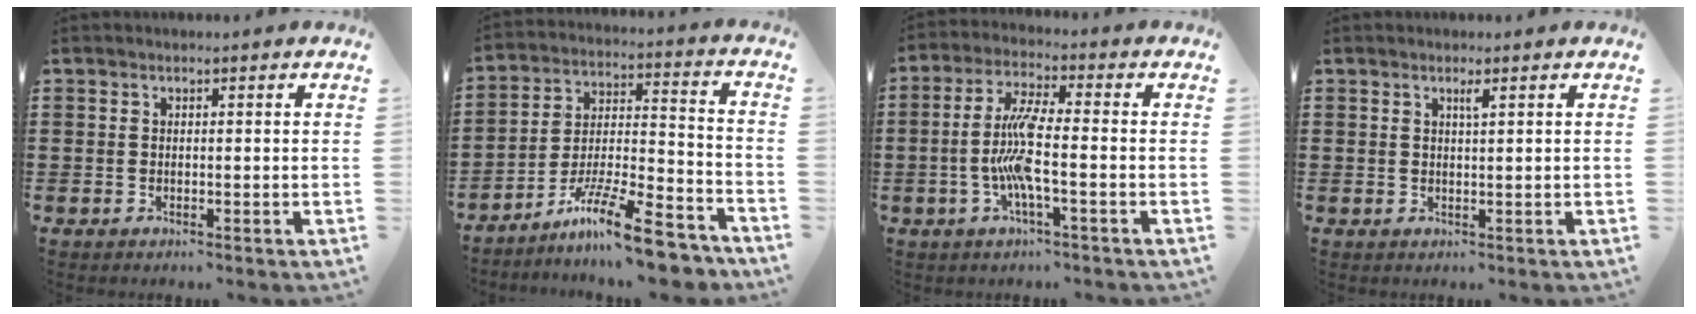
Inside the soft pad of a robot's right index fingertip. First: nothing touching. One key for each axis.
{"total": 13.6, "fx": -10.5, "fy": 1.7, "fz": 8.5, "tx": -0.132, "ty": 0.033, "tz": -0.191}
{"total": 8.2, "fx": -1.8, "fy": 1.5, "fz": 7.9, "tx": -0.180, "ty": -0.013, "tz": -0.044}
{"total": 1.1, "fx": 0.6, "fy": 0.0, "fz": 1.0, "tx": -0.019, "ty": -0.001, "tz": 0.009}